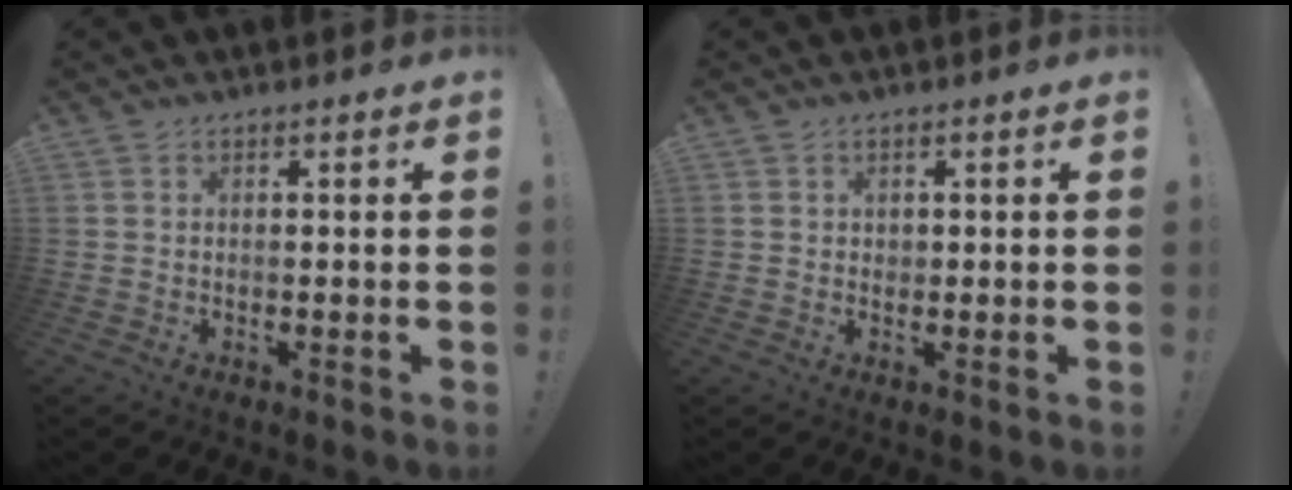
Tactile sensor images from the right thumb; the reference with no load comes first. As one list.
[{"total": 0.9, "force": [0.3, 0.9, 0.2], "torque": [0.004, -0.001, 0.004]}]